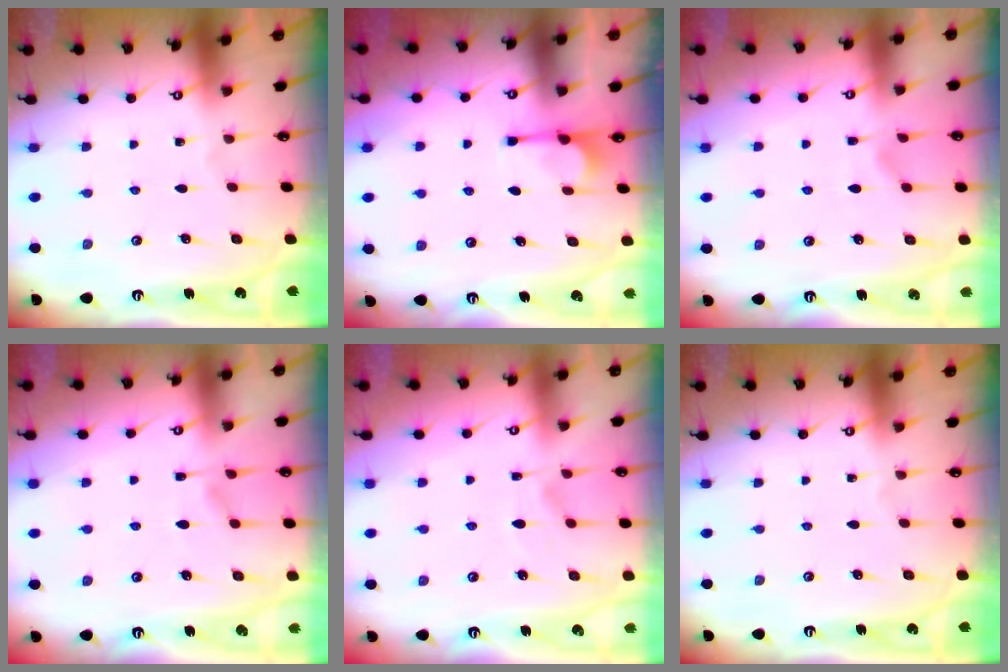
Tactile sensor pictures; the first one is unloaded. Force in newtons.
{"total": 1.3, "press": 1.1, "slide": 0.6}
{"total": 1.8, "press": 1.3, "slide": 1.2}
{"total": 1.4, "press": 0.4, "slide": 1.4}
{"total": 2.5, "press": 2.2, "slide": 1.2}
{"total": 0.0}